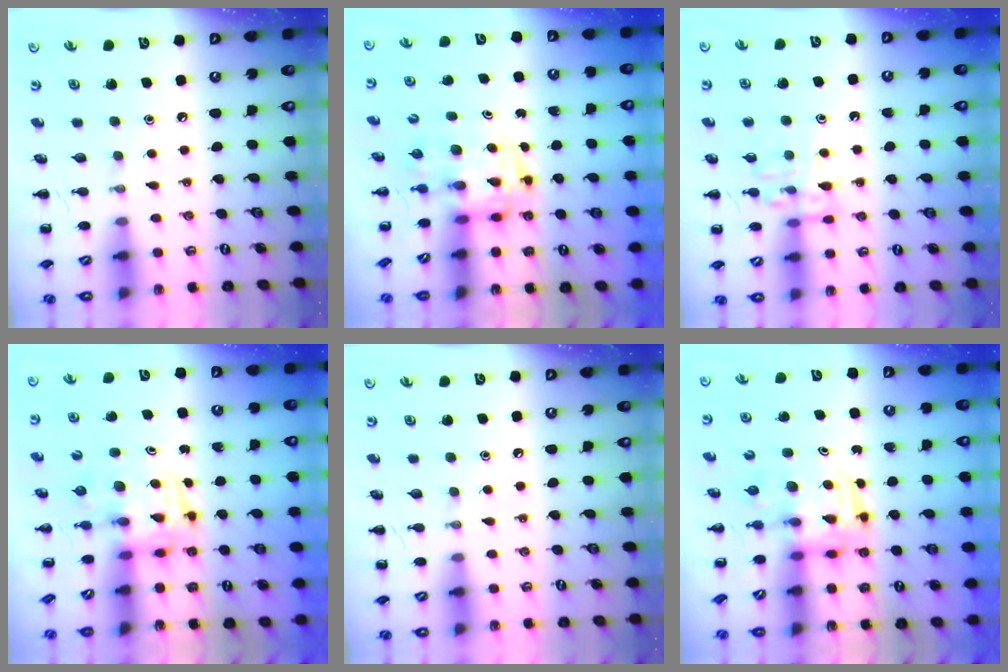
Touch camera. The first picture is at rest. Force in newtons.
{"total": 3.0, "press": 3.0, "slide": 0.5}
{"total": 11.7, "press": 11.7, "slide": 1.2}
{"total": 3.3, "press": 3.3, "slide": 0.5}
{"total": 0.0}
{"total": 3.1, "press": 3.1, "slide": 0.3}